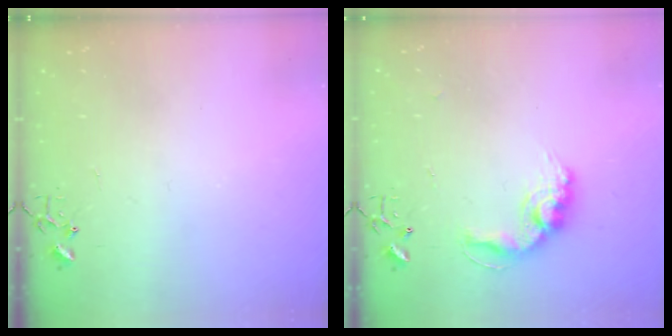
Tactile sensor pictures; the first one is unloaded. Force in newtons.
{"total": 13.8, "press": 13.8, "slide": 1.0}